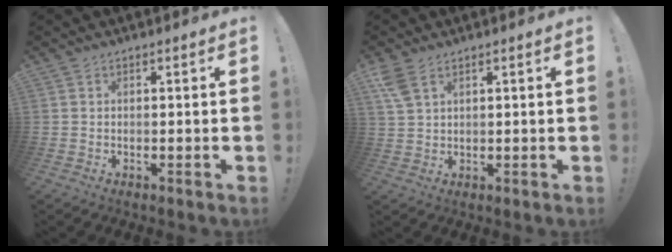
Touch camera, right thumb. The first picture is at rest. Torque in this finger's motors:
{"motor_torque": [-0.19, -0.01, 0.42, 0.58, 0.00]}